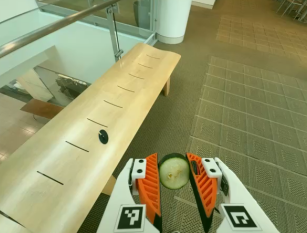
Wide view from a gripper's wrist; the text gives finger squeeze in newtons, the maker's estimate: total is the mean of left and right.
{"total": 8.7, "left": 8.8, "right": 8.6}